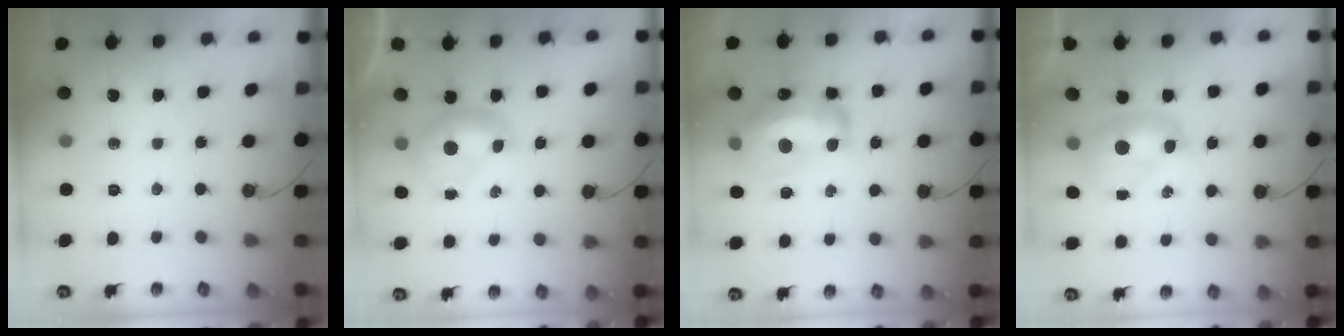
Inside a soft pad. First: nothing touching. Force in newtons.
{"total": 0.0}
{"total": 10.4, "press": 10.3, "slide": 1.2}
{"total": 2.2, "press": 2.2, "slide": 0.1}